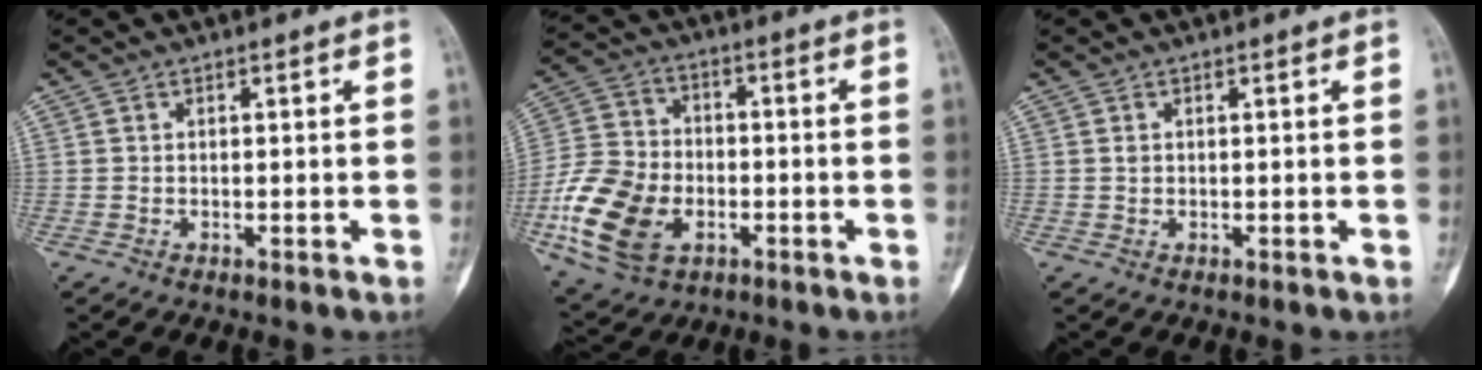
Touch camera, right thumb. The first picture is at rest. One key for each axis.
{"total": 16.1, "fx": -5.0, "fy": 11.0, "fz": 10.6, "tx": -0.196, "ty": 0.013, "tz": -0.092}
{"total": 0.6, "fx": 0.1, "fy": 0.5, "fz": 0.3, "tx": -0.002, "ty": 0.001, "tz": 0.002}